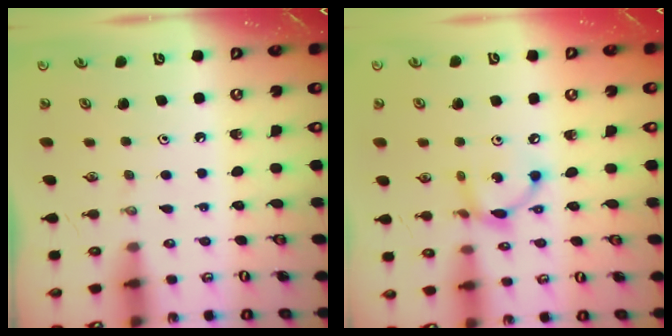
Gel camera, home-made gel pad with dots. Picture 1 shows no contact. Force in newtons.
{"total": 8.6, "press": 8.6, "slide": 0.4}